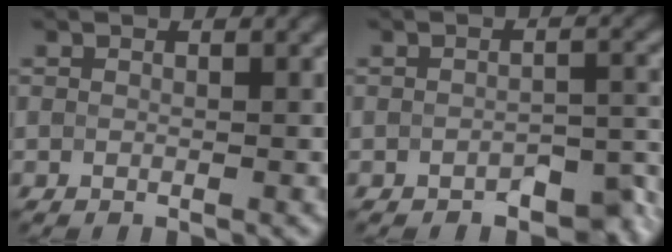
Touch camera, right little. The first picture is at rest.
{"total": 4.3, "force": [-3.7, 1.5, 1.7], "torque": [-0.019, 0.001, -0.048]}